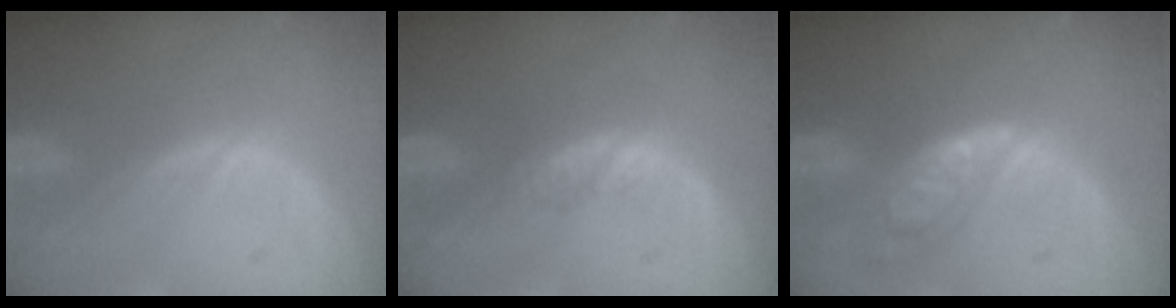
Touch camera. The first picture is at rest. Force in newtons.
{"total": 1.1, "press": 0.9, "slide": 0.7}
{"total": 6.4, "press": 5.7, "slide": 3.0}